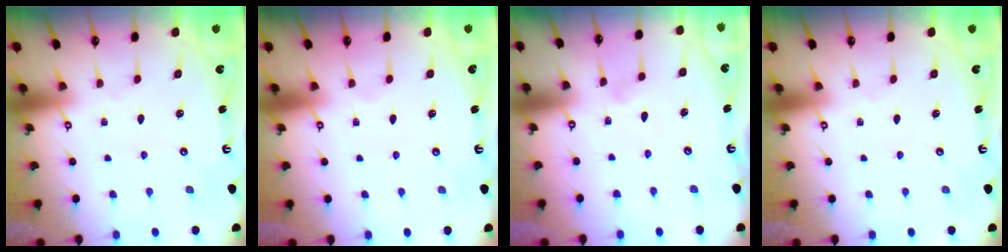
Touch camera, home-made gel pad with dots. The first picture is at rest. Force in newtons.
{"total": 0.0}
{"total": 3.6, "press": 3.6, "slide": 0.5}
{"total": 0.0}